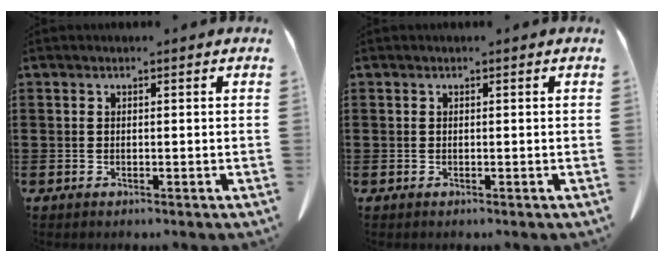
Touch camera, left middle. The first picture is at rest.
{"total": 0.0}